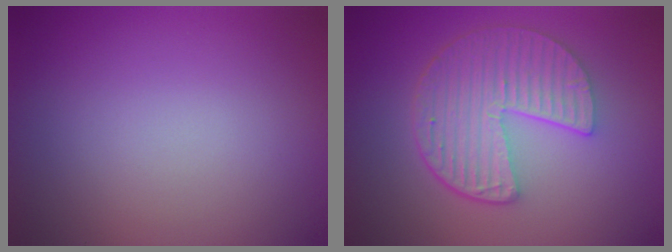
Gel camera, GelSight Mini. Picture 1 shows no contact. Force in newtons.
{"total": 6.2, "press": 4.5, "slide": 4.2}